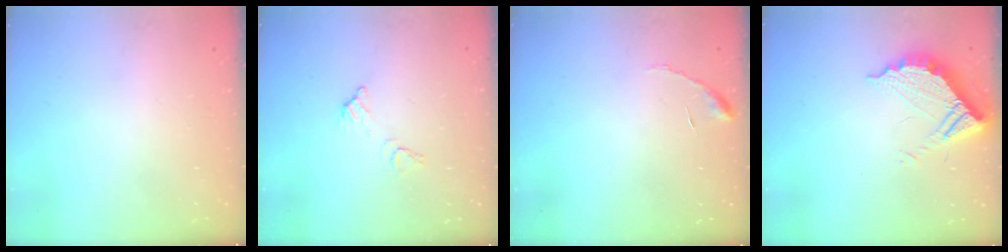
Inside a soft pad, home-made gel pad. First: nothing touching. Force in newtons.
{"total": 5.8, "press": 5.8, "slide": 0.4}
{"total": 6.2, "press": 6.2, "slide": 0.4}
{"total": 11.0, "press": 11.0, "slide": 0.9}